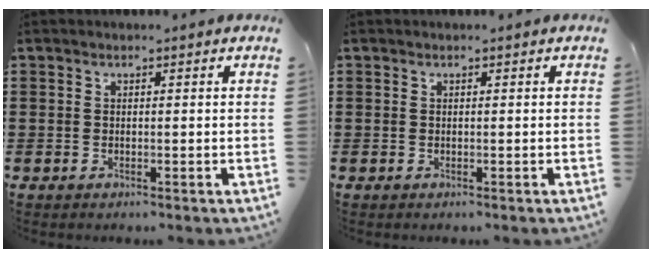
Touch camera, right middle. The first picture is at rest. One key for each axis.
{"total": 0.0}